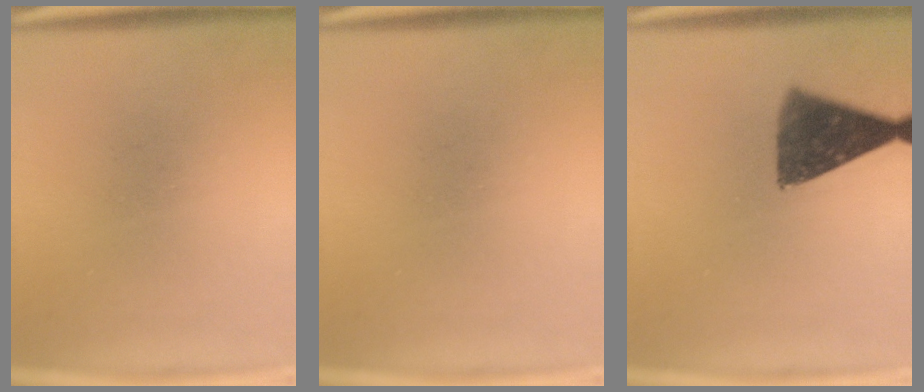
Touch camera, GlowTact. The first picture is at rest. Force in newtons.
{"total": 0.0}
{"total": 10.0}